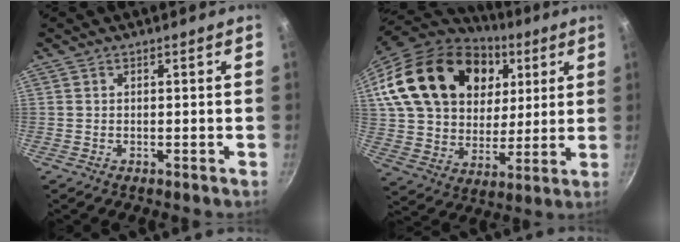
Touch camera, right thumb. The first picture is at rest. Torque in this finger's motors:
{"motor_torque": [2.11, 2.90, 1.45, -0.51, 0.63]}